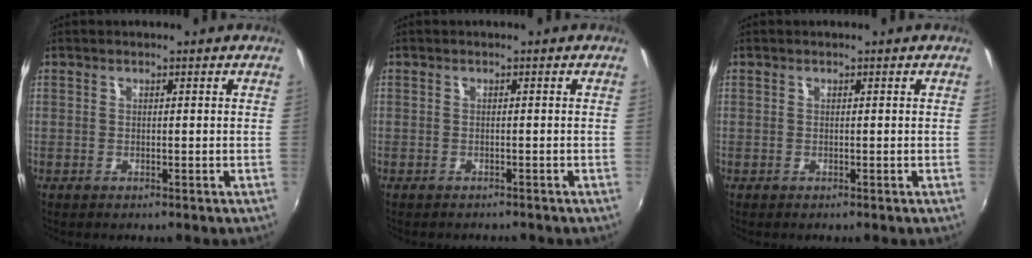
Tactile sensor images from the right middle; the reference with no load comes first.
{"total": 1.6, "force": [-1.5, 0.4, 0.4], "torque": [-0.011, -0.008, -0.020]}
{"total": 0.0}